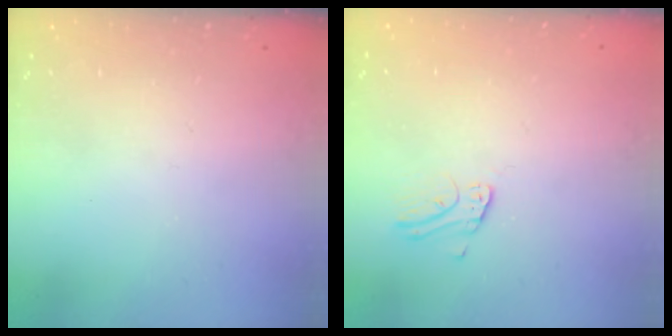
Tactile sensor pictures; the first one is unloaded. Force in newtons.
{"total": 2.5, "press": 2.5, "slide": 0.2}